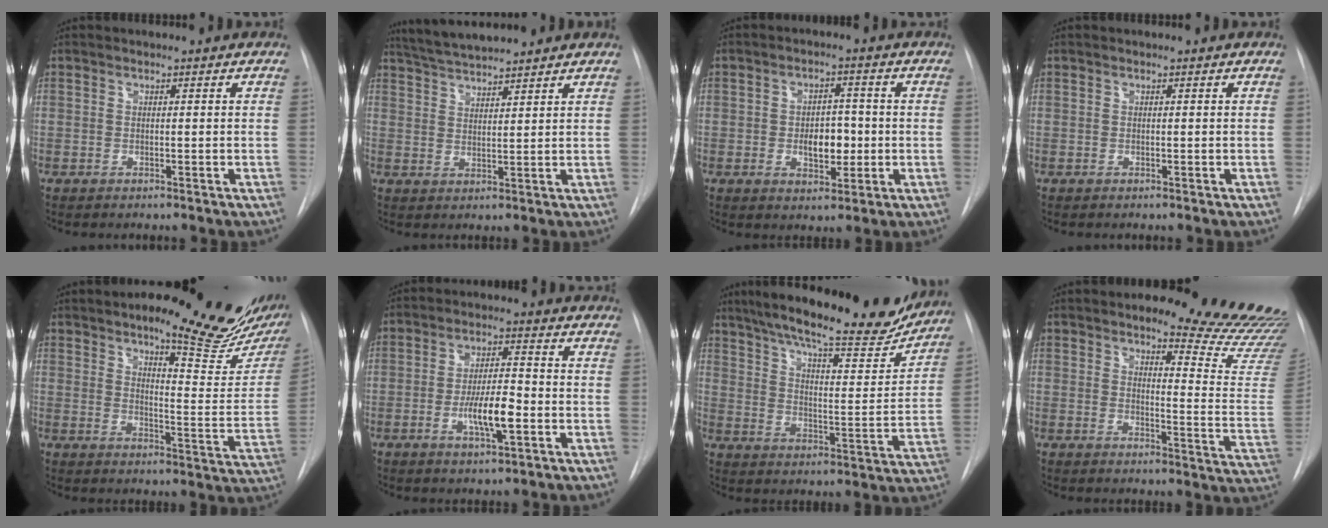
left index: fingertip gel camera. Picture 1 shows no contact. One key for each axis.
{"total": 7.6, "fx": 7.1, "fy": 0.2, "fz": 2.6, "tx": -0.054, "ty": 0.028, "tz": 0.127}
{"total": 5.4, "fx": -0.6, "fy": 3.2, "fz": 4.4, "tx": -0.062, "ty": 0.006, "tz": -0.004}
{"total": 0.0}
{"total": 21.6, "fx": 15.8, "fy": 4.7, "fz": 13.9, "tx": -0.179, "ty": -0.028, "tz": 0.193}
{"total": 7.1, "fx": -2.1, "fy": 1.6, "fz": 6.6, "tx": -0.123, "ty": -0.001, "tz": -0.036}
{"total": 23.7, "fx": 20.4, "fy": 3.9, "fz": 11.5, "tx": -0.187, "ty": -0.019, "tz": 0.280}
{"total": 19.1, "fx": 17.9, "fy": 1.6, "fz": 6.6, "tx": -0.065, "ty": -0.134, "tz": 0.192}